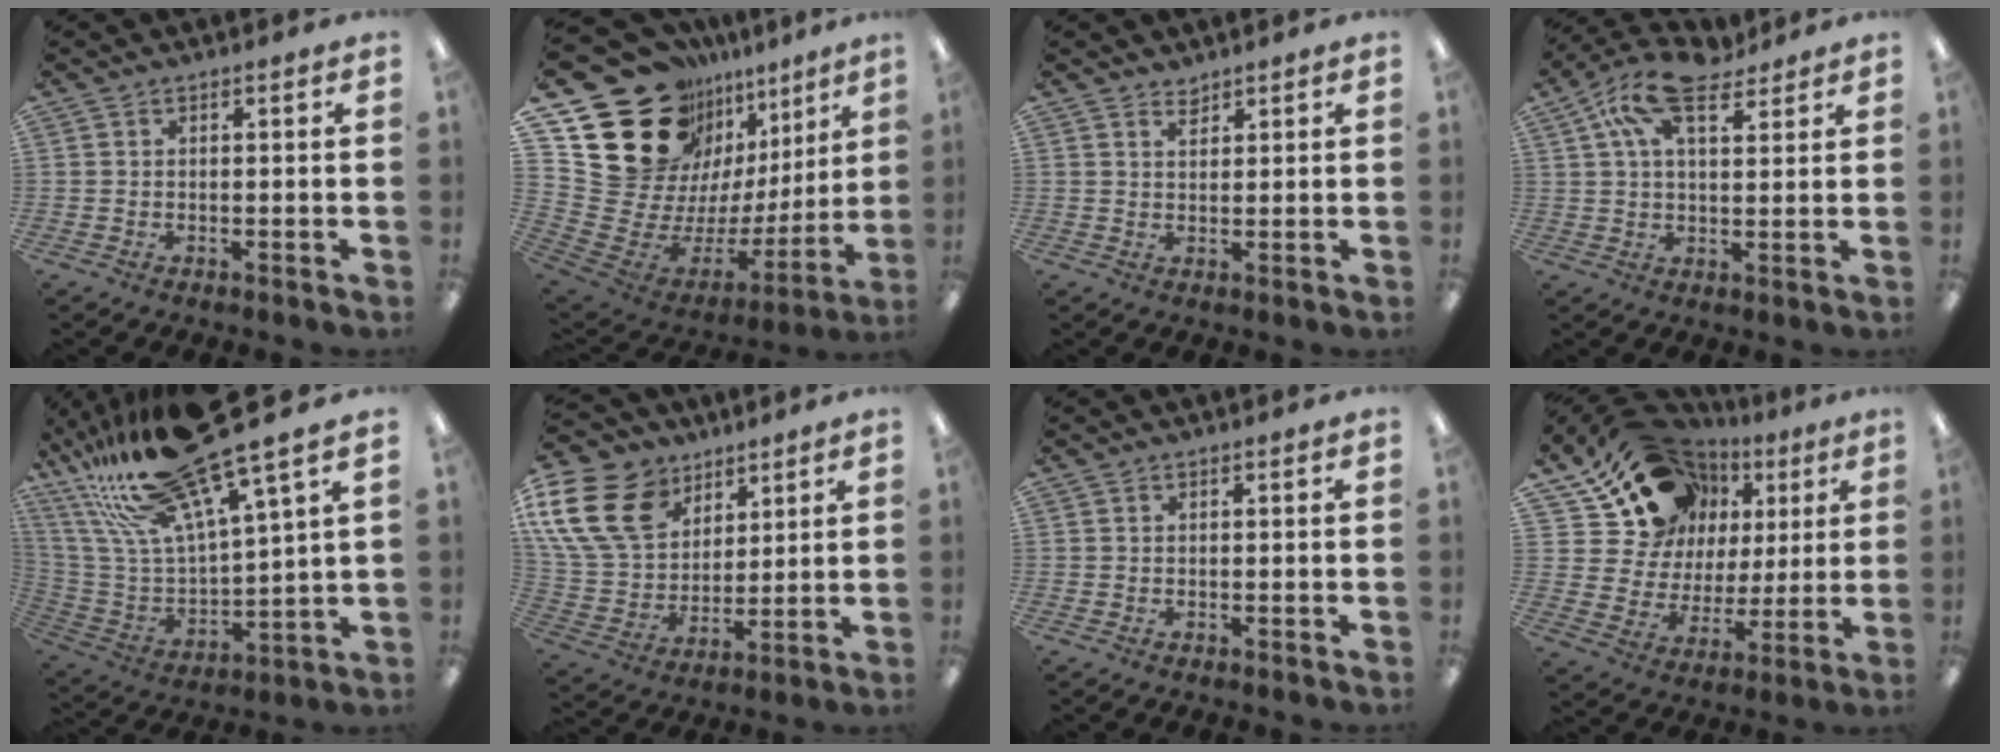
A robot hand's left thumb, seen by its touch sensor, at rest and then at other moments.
{"total": 24.7, "force": [14.8, 16.7, 10.6], "torque": [-0.159, -0.129, 0.318]}
{"total": 2.1, "force": [1.9, 0.6, 0.3], "torque": [0.001, -0.009, 0.035]}
{"total": 12.0, "force": [7.1, 5.7, 7.9], "torque": [-0.149, -0.013, 0.131]}
{"total": 26.1, "force": [19.8, 5.9, 16.0], "torque": [-0.304, -0.139, 0.328]}
{"total": 20.5, "force": [9.8, 14.6, 10.5], "torque": [-0.241, -0.035, 0.184]}
{"total": 0.0}
{"total": 18.2, "force": [11.9, 12.9, 5.1], "torque": [-0.107, -0.076, 0.237]}